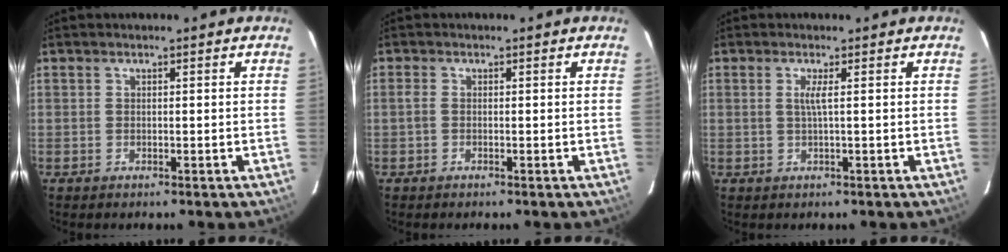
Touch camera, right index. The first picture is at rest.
{"total": 0.8, "force": [-0.2, 0.5, 0.7], "torque": [-0.014, 0.002, -0.005]}
{"total": 1.6, "force": [0.4, -0.6, 1.4], "torque": [-0.023, -0.001, 0.007]}